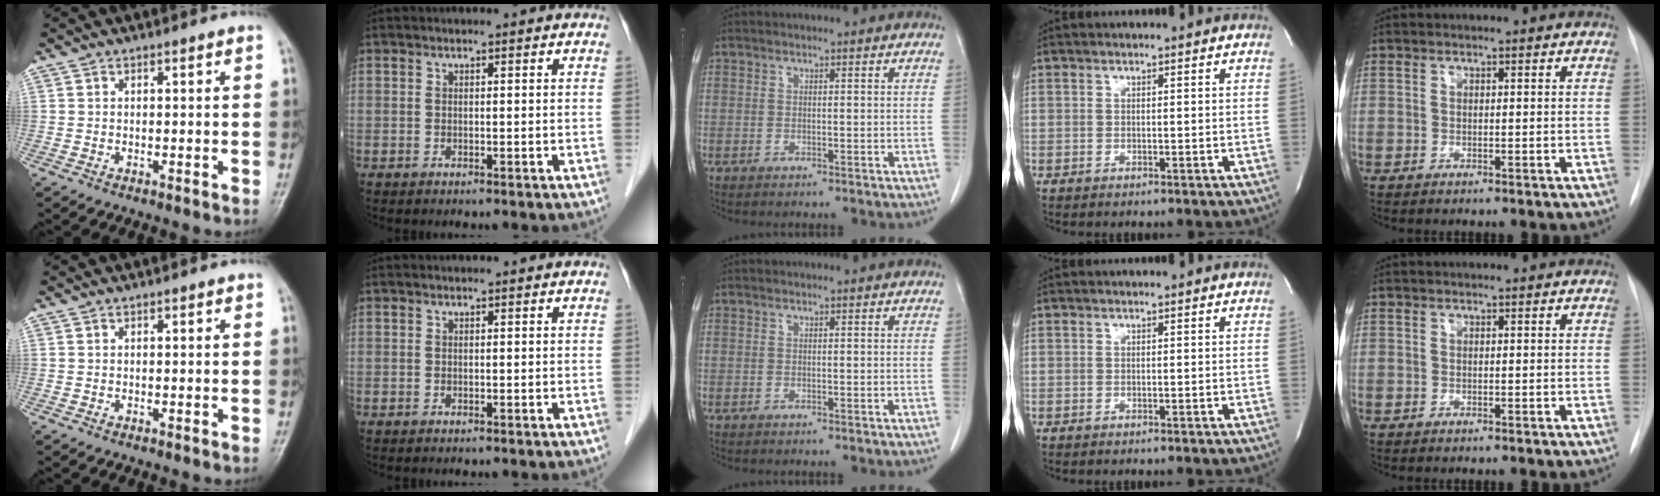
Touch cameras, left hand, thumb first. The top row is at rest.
{}